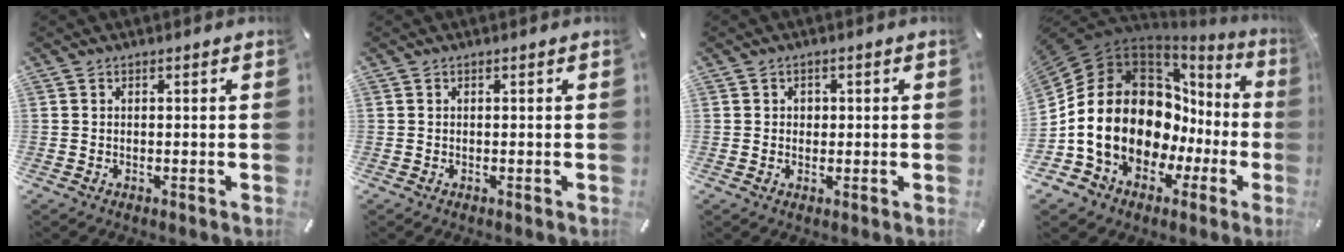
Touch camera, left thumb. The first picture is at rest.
{"total": 0.0}
{"total": 1.9, "force": [0.0, 1.8, 0.6], "torque": [-0.006, 0.004, -0.006]}
{"total": 22.2, "force": [0.5, 16.3, 15.0], "torque": [-0.288, -0.044, 0.042]}